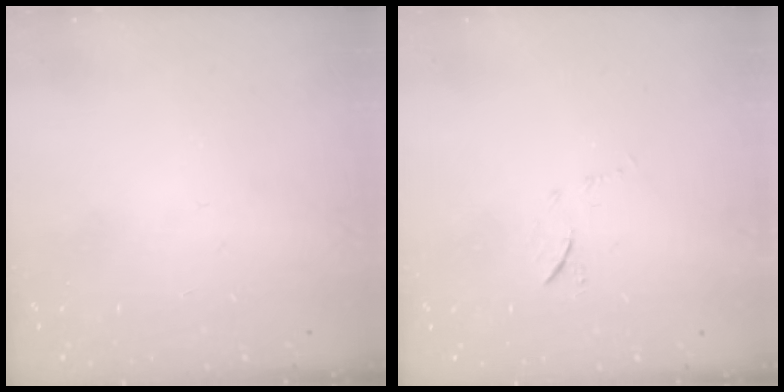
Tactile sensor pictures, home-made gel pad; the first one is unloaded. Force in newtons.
{"total": 6.1, "press": 6.0, "slide": 0.9}